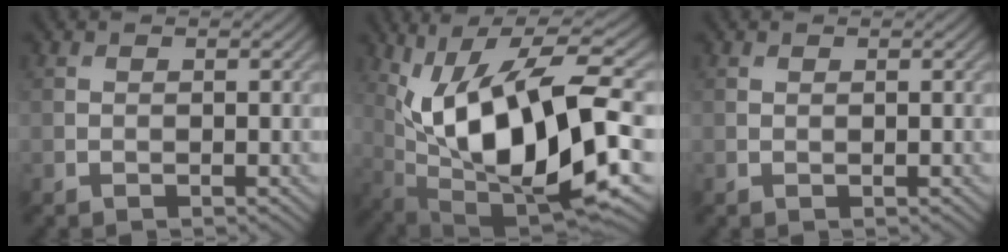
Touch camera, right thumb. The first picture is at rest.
{"total": 15.2, "force": [1.6, 5.6, 14.0], "torque": [-0.263, 0.002, 0.027]}
{"total": 0.0}